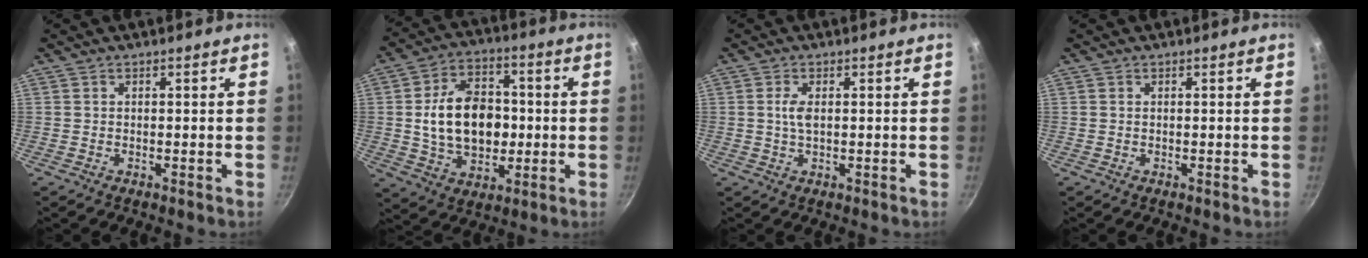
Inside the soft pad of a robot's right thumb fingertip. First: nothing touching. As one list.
[{"total": 16.2, "force": [0.0, 11.4, 11.5], "torque": [-0.160, 0.018, 0.003]}, {"total": 2.7, "force": [0.4, 1.1, 2.4], "torque": [-0.052, 0.002, 0.007]}, {"total": 0.0}]